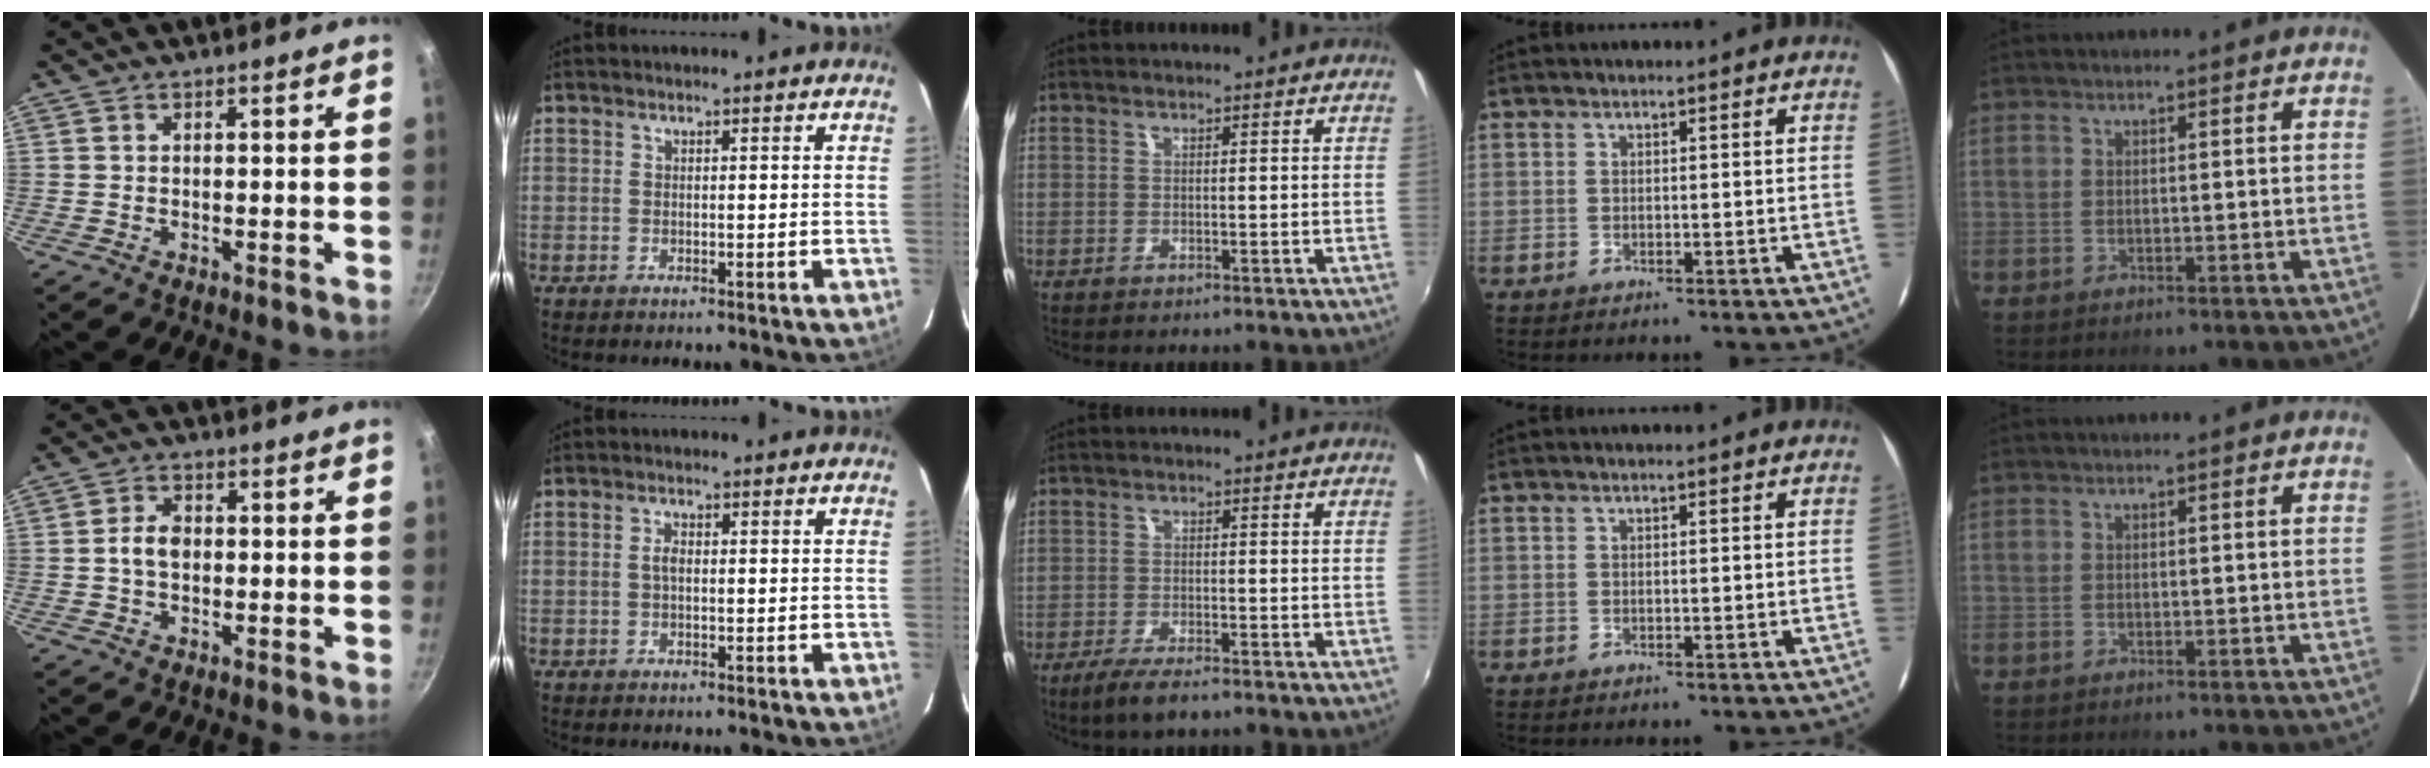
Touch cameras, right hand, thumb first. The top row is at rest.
{"thumb": {"total": 4.4, "force": [-0.1, 3.1, 3.2], "torque": [-0.049, 0.013, -0.007]}, "index": {"total": 1.5, "force": [-0.1, 0.8, 1.3], "torque": [-0.025, 0.005, -0.004]}, "middle": {"total": 5.2, "force": [-4.0, 0.8, 3.3], "torque": [-0.081, -0.012, -0.073]}}